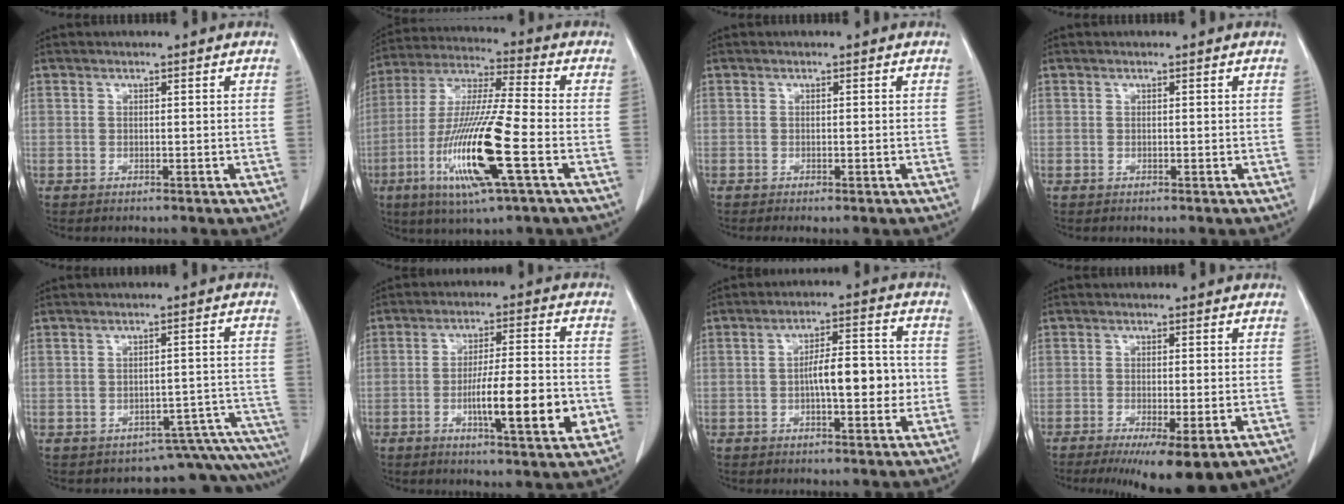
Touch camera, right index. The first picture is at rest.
{"total": 17.3, "force": [-5.7, 0.7, 16.4], "torque": [-0.335, -0.022, -0.106]}
{"total": 0.9, "force": [-0.6, 0.1, 0.7], "torque": [-0.015, -0.004, -0.006]}
{"total": 0.0}
{"total": 11.9, "force": [-11.3, 3.1, 2.2], "torque": [0.012, 0.047, -0.124]}
{"total": 12.6, "force": [-3.5, 1.4, 12.0], "torque": [-0.192, -0.003, -0.054]}
{"total": 8.5, "force": [-1.1, 2.6, 8.0], "torque": [-0.132, 0.022, -0.018]}
{"total": 11.0, "force": [-7.4, 2.1, 7.9], "torque": [-0.100, -0.021, -0.108]}